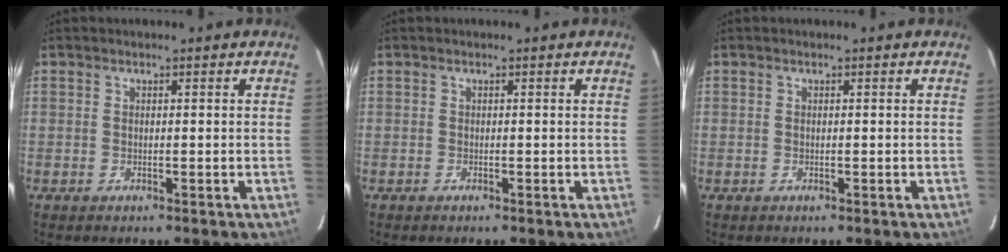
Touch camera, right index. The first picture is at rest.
{"total": 0.0}
{"total": 0.0}